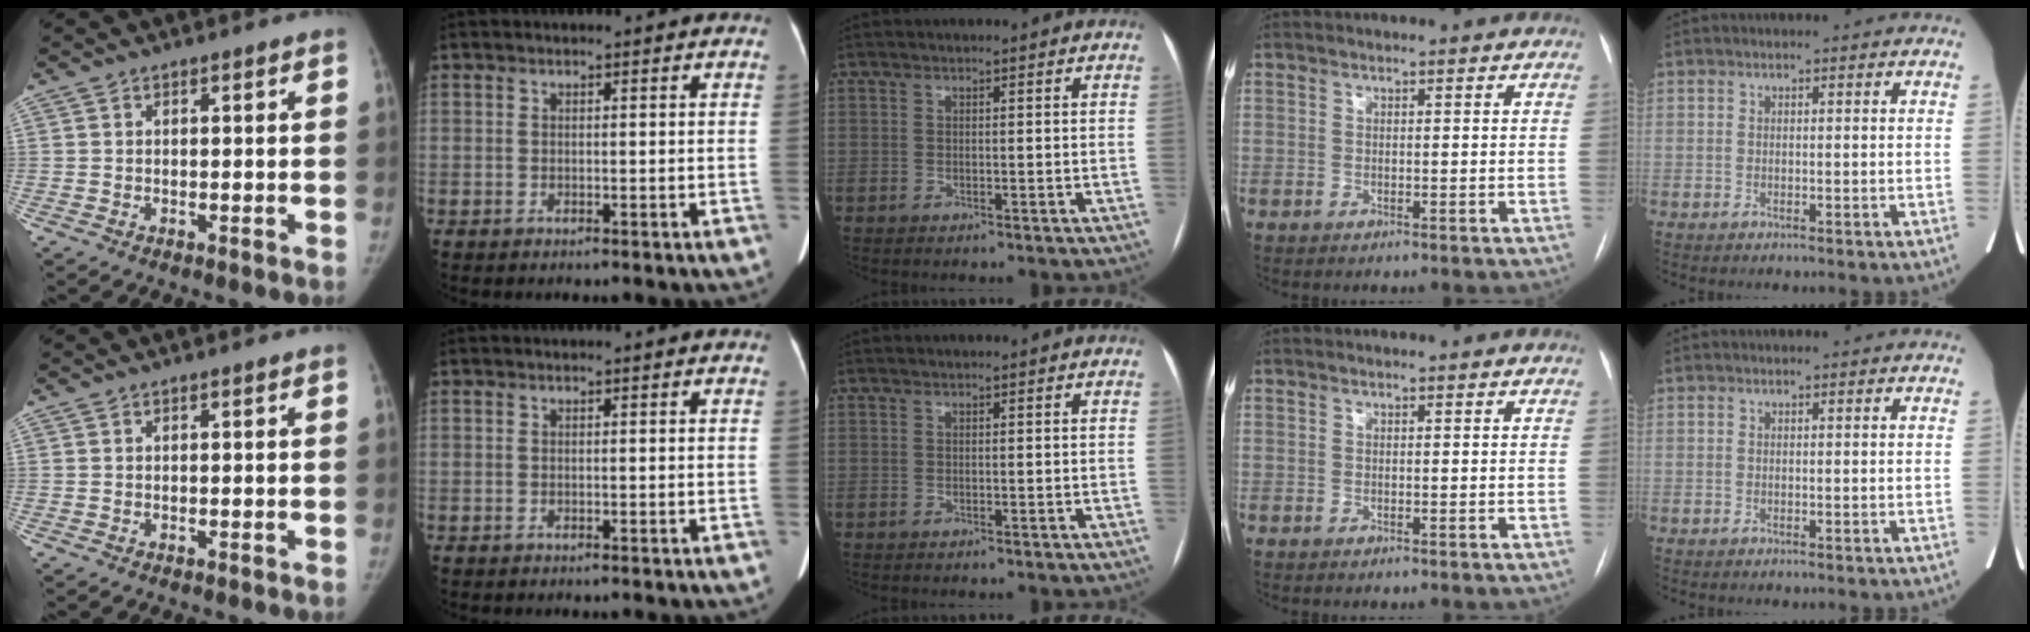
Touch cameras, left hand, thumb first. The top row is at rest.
{}